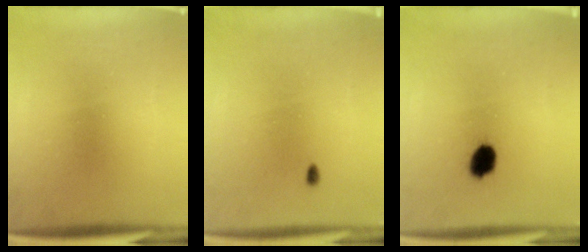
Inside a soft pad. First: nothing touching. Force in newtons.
{"total": 0.7}
{"total": 4.3}